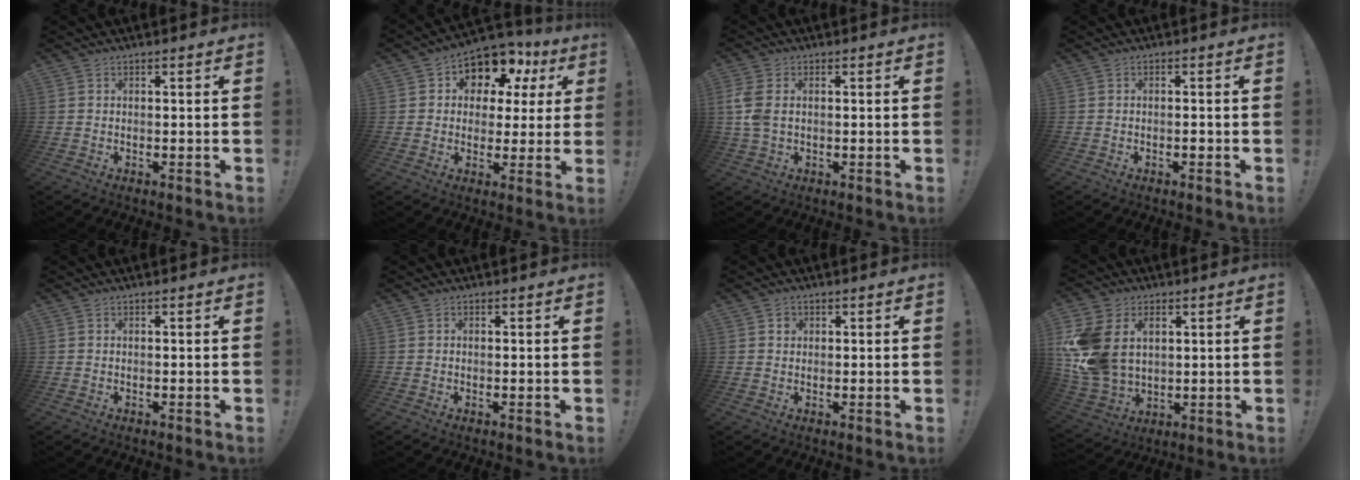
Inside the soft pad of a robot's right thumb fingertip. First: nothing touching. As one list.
[{"total": 9.4, "force": [5.3, 6.5, 4.2], "torque": [-0.056, -0.047, 0.095]}, {"total": 5.4, "force": [0.7, 3.5, 4.1], "torque": [-0.091, 0.000, 0.012]}, {"total": 1.2, "force": [-1.0, 0.3, 0.6], "torque": [-0.014, 0.004, -0.015]}, {"total": 0.0}, {"total": 0.0}, {"total": 1.5, "force": [0.5, 1.4, 0.3], "torque": [0.006, -0.002, 0.006]}, {"total": 17.1, "force": [3.9, 13.1, 10.4], "torque": [-0.217, -0.014, 0.078]}]